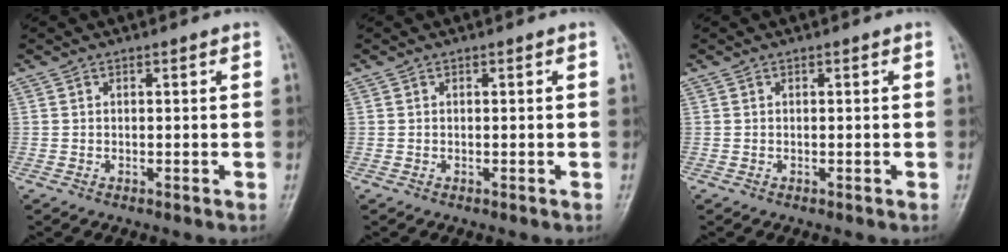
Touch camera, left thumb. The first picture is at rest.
{"total": 0.0}
{"total": 0.0}